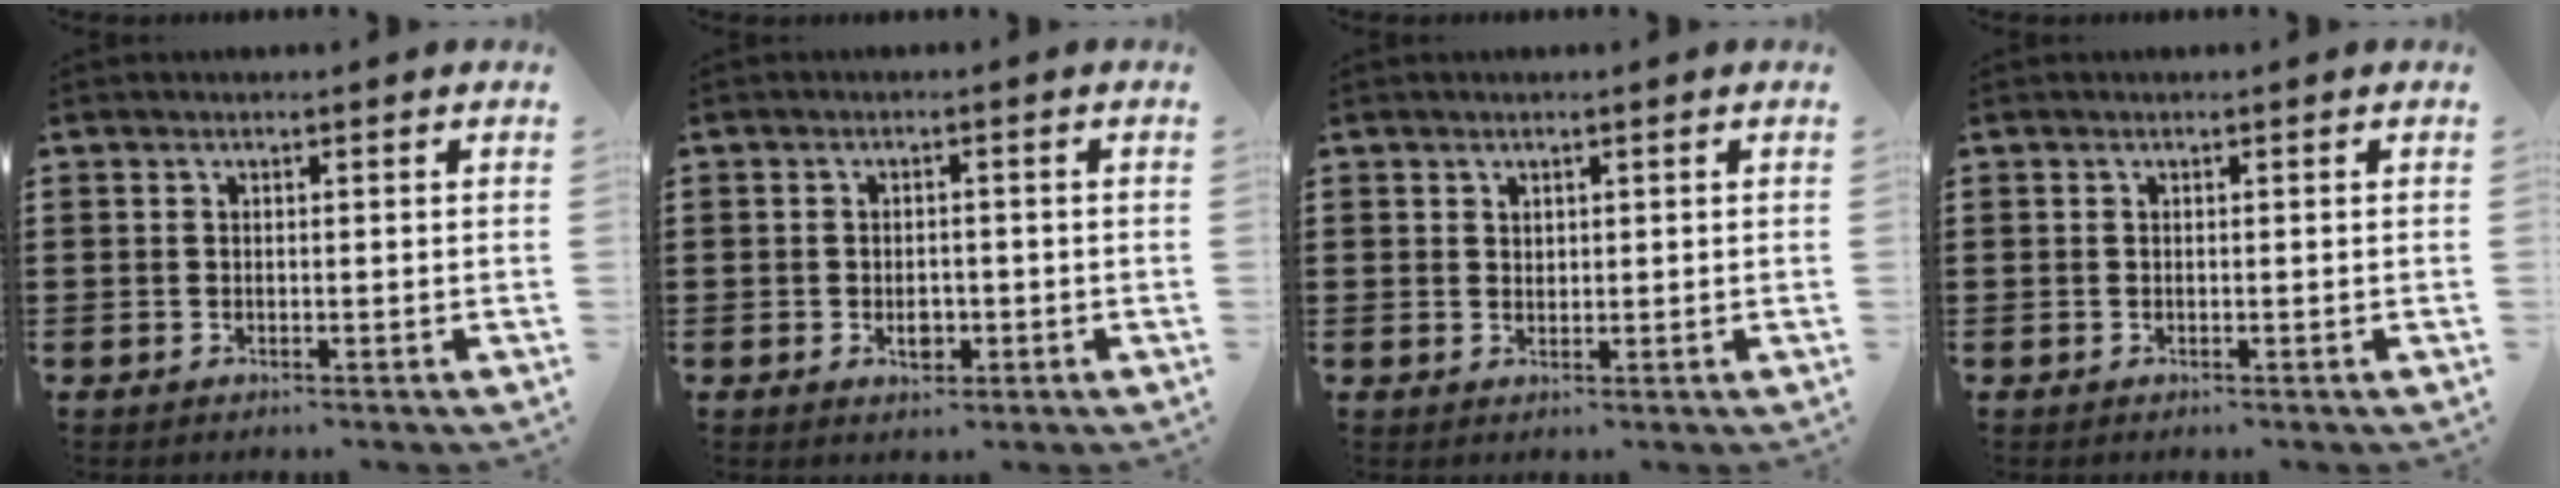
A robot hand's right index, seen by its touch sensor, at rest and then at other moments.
{"total": 2.5, "force": [-0.9, 1.6, 1.7], "torque": [-0.026, -0.004, -0.018]}
{"total": 1.2, "force": [1.0, 0.6, 0.0], "torque": [0.000, 0.002, 0.021]}
{"total": 0.0}